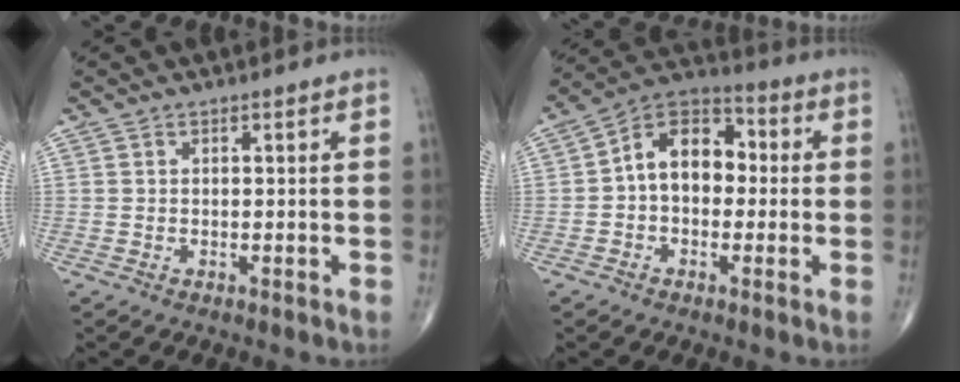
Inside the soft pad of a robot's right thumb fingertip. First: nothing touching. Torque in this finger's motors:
{"motor_torque": [0.14, 0.25, 0.98, 0.13, 0.21]}